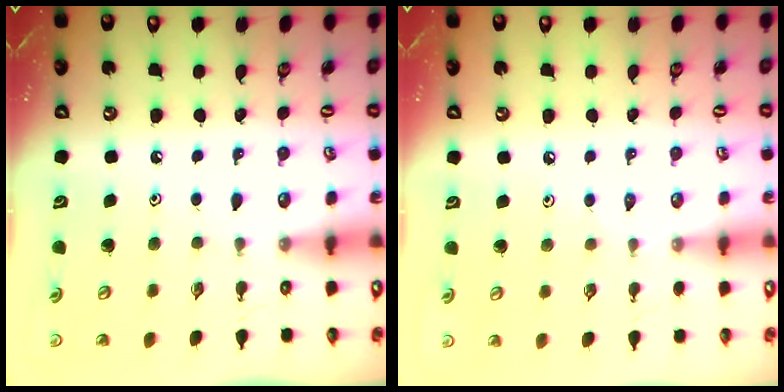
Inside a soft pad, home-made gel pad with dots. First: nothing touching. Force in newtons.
{"total": 1.5, "press": 1.5, "slide": 0.4}